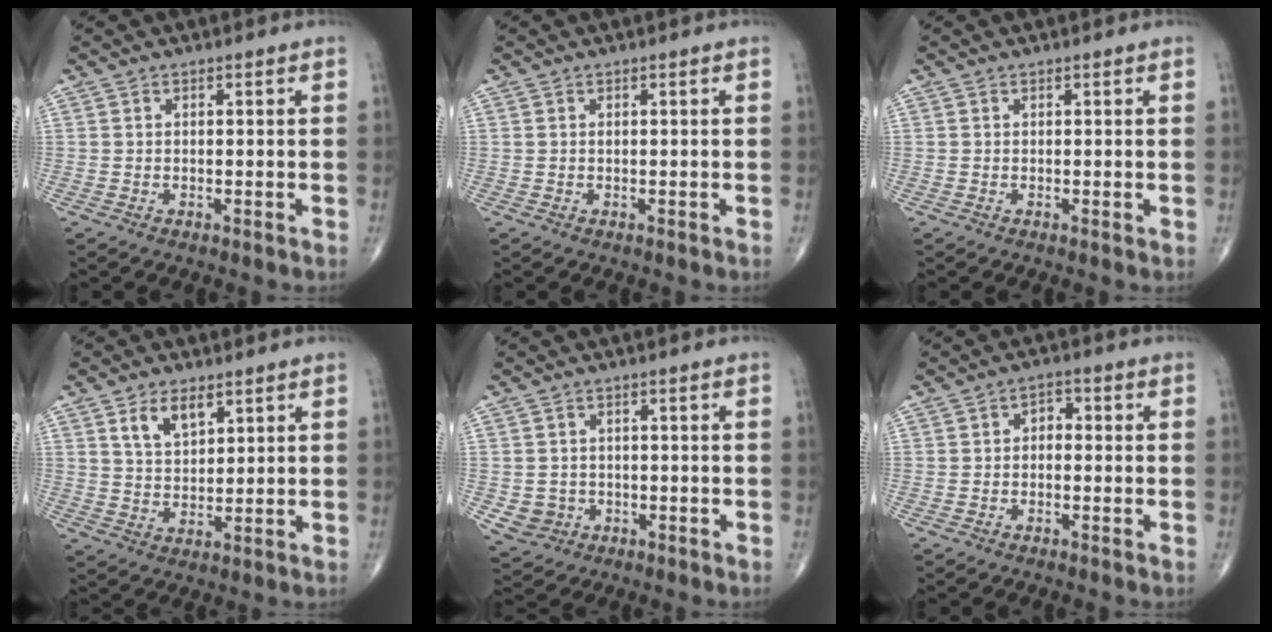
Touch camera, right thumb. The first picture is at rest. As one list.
[{"total": 0.0}, {"total": 0.0}, {"total": 6.0, "force": [3.3, 3.2, 3.9], "torque": [-0.058, -0.020, 0.066]}, {"total": 4.2, "force": [-0.9, 4.0, 0.9], "torque": [-0.003, 0.005, -0.009]}, {"total": 2.6, "force": [-0.3, 1.9, 1.7], "torque": [-0.010, 0.014, -0.015]}]